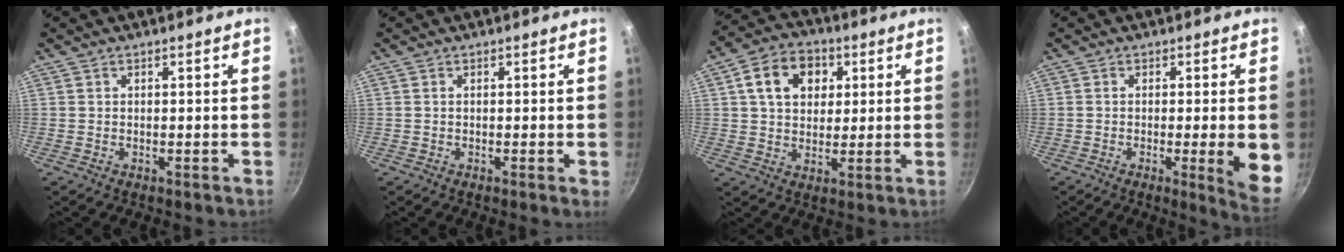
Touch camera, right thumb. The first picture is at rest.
{"total": 0.9, "force": [-0.1, -0.1, 0.8], "torque": [-0.010, -0.004, -0.006]}
{"total": 11.0, "force": [3.3, 8.3, 6.4], "torque": [-0.084, 0.007, 0.044]}
{"total": 8.0, "force": [-1.2, 0.8, 7.9], "torque": [-0.095, -0.007, -0.013]}